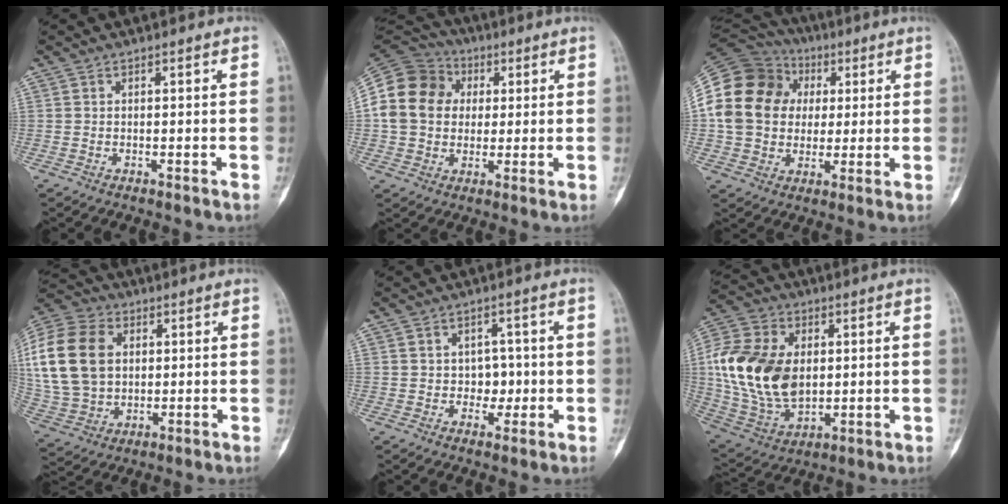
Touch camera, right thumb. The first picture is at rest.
{"total": 16.8, "force": [2.1, 13.9, 9.2], "torque": [-0.164, 0.029, 0.035]}
{"total": 20.6, "force": [3.0, 16.7, 11.7], "torque": [-0.219, 0.033, 0.056]}
{"total": 20.5, "force": [3.7, 15.0, 13.4], "torque": [-0.270, 0.006, 0.075]}
{"total": 4.2, "force": [-0.2, 3.5, 2.3], "torque": [0.005, 0.004, -0.004]}
{"total": 21.7, "force": [1.9, 14.5, 16.0], "torque": [-0.309, -0.007, 0.046]}